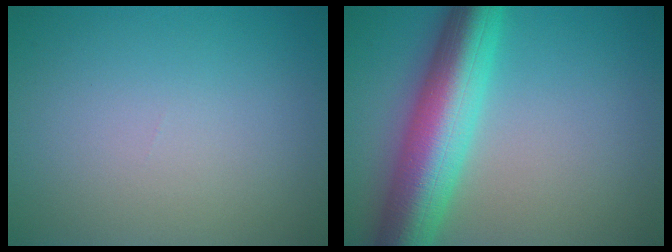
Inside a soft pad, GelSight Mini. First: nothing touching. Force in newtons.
{"total": 9.6, "press": 9.6, "slide": 0.4}